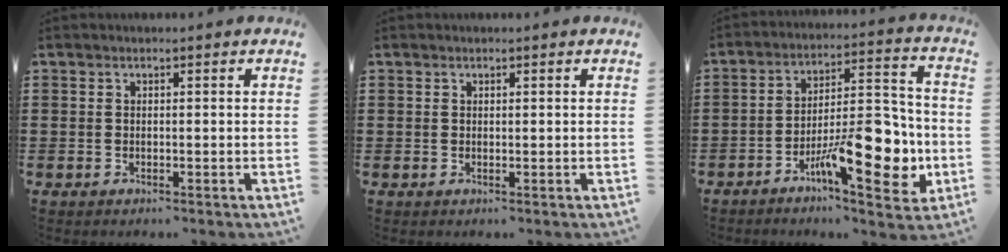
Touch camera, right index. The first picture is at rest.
{"total": 0.5, "force": [0.3, 0.4, 0.0], "torque": [-0.001, 0.002, 0.007]}
{"total": 14.5, "force": [-6.1, 5.2, 12.1], "torque": [-0.181, 0.007, -0.103]}